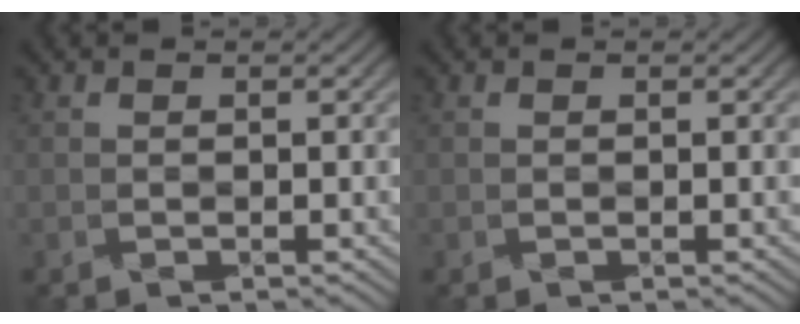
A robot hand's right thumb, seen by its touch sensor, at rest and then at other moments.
{"total": 0.0}